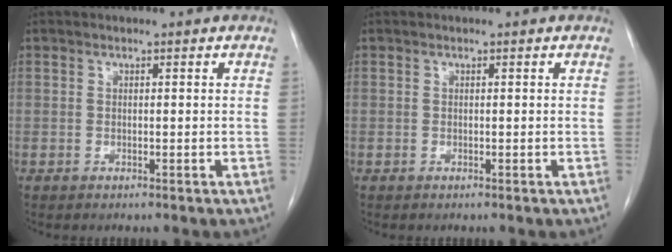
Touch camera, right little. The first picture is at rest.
{"total": 0.0}